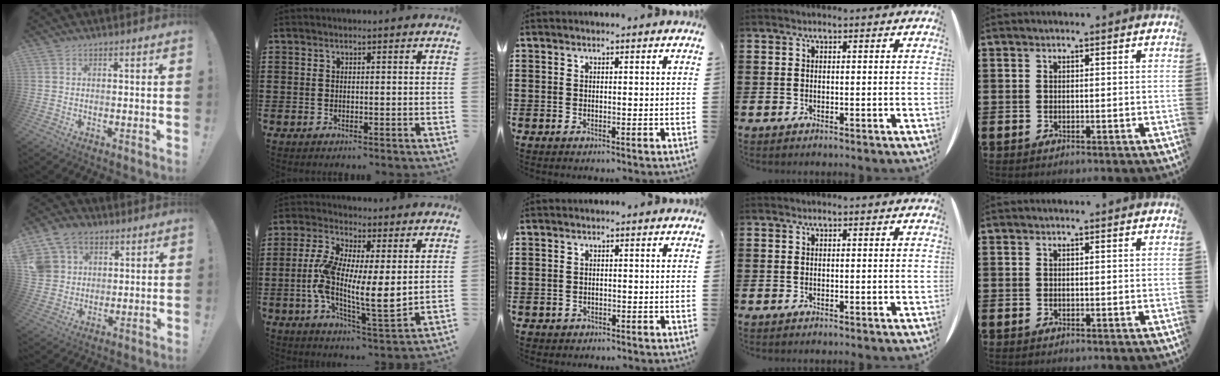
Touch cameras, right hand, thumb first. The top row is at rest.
{"thumb": {"total": 12.9, "force": [6.3, 9.9, 5.3], "torque": [-0.094, -0.023, 0.129]}, "index": {"total": 10.1, "force": [0.7, 3.3, 9.6], "torque": [-0.199, -0.016, 0.010]}, "middle": {"total": 0.6, "force": [-0.4, 0.4, 0.0], "torque": [-0.002, 0.003, -0.010]}}